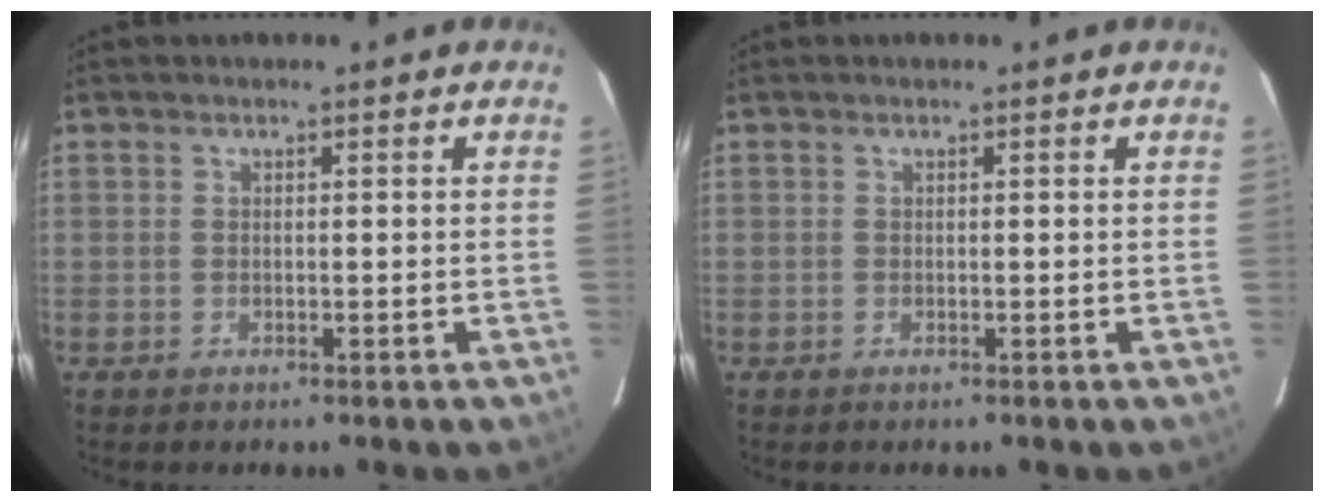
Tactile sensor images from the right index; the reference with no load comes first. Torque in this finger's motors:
{"motor_torque": [0.11, 0.08, -0.02, 0.01]}